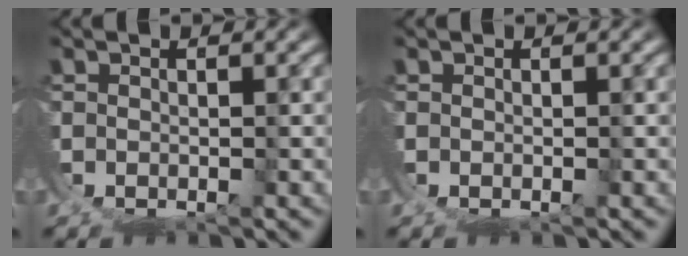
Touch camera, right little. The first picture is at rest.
{"total": 0.0}